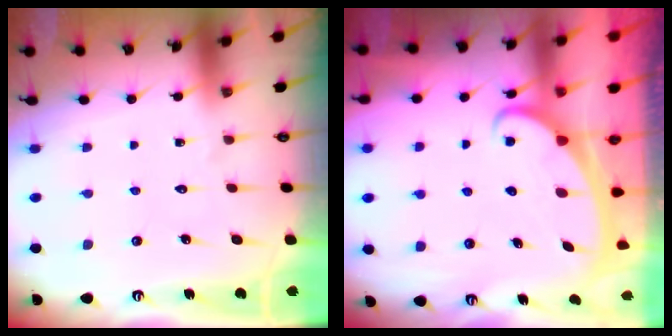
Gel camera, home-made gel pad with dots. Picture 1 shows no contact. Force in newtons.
{"total": 2.3, "press": 2.3, "slide": 0.3}